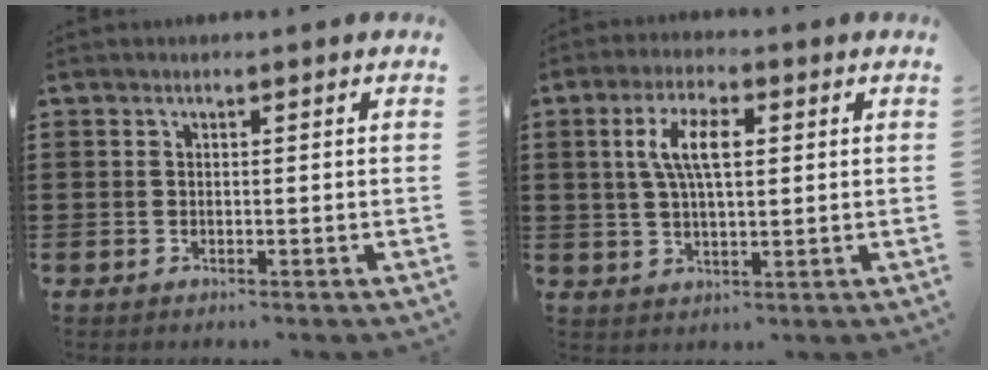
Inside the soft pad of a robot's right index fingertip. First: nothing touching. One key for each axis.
{"total": 6.9, "fx": 1.4, "fy": 2.7, "fz": 6.2, "tx": -0.134, "ty": 0.010, "tz": 0.019}